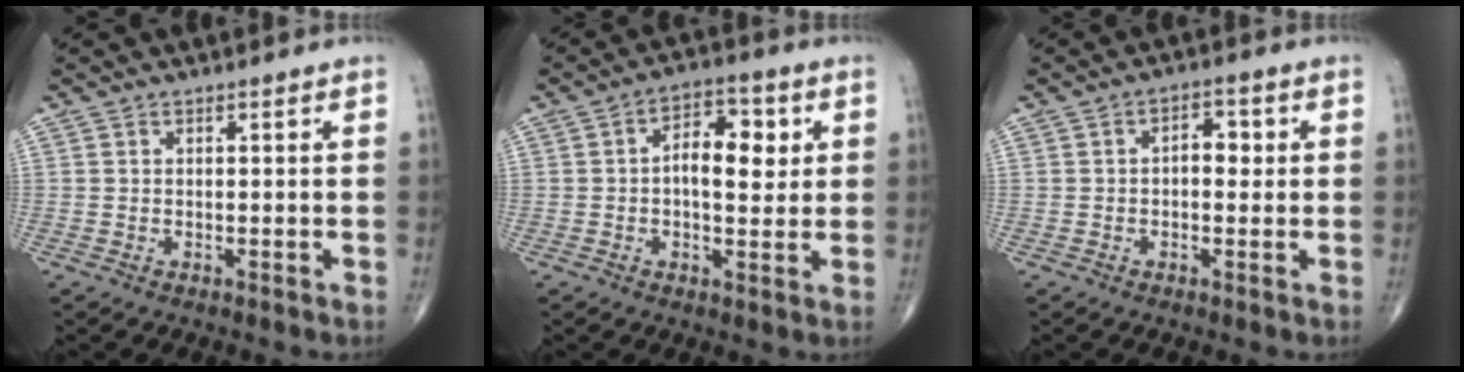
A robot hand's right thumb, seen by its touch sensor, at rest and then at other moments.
{"total": 9.0, "force": [1.3, 4.9, 7.5], "torque": [-0.092, 0.007, 0.016]}
{"total": 4.1, "force": [0.3, 2.4, 3.3], "torque": [-0.033, 0.010, 0.000]}